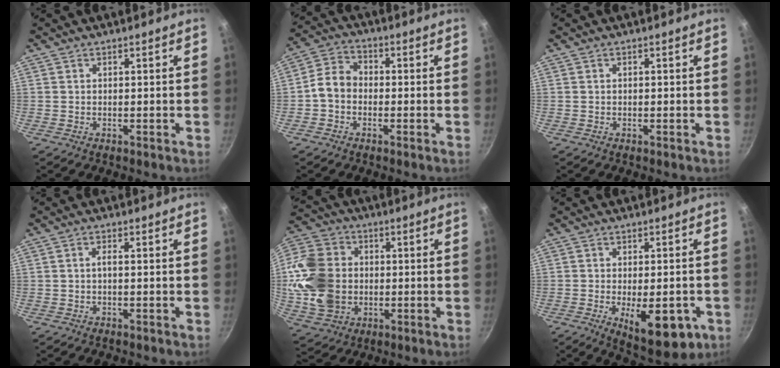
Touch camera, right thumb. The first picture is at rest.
{"total": 6.7, "force": [-1.3, 5.2, 3.9], "torque": [-0.061, 0.027, -0.037]}
{"total": 0.0}
{"total": 1.3, "force": [-0.1, 0.5, 1.2], "torque": [-0.021, 0.003, -0.003]}
{"total": 18.7, "force": [-0.6, 14.6, 11.7], "torque": [-0.245, 0.011, -0.008]}
{"total": 12.7, "force": [-4.4, 5.5, 10.5], "torque": [-0.140, -0.001, -0.048]}